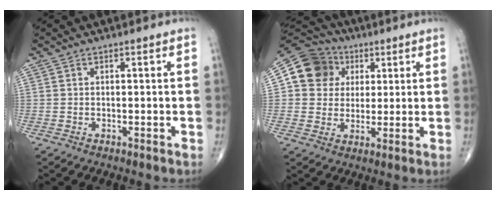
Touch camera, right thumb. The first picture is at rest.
{"total": 11.8, "force": [3.2, 10.6, 4.3], "torque": [-0.051, 0.008, 0.046]}